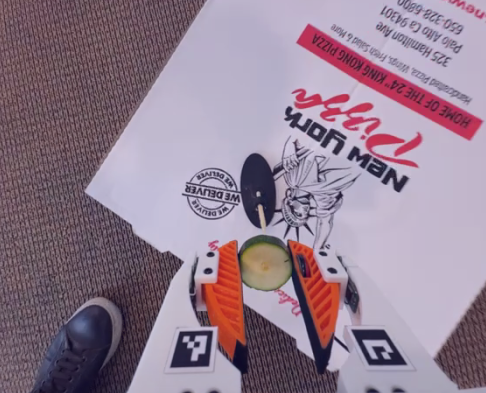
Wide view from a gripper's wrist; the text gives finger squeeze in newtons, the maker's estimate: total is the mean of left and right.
{"total": 8.5, "left": 8.3, "right": 8.6}